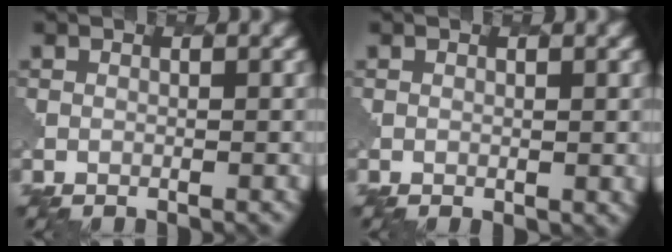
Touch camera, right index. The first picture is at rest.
{"total": 1.3, "force": [0.2, 0.7, 1.1], "torque": [-0.014, -0.005, 0.006]}